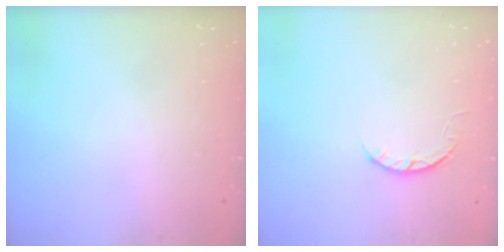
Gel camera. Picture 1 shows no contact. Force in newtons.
{"total": 4.5, "press": 4.5, "slide": 0.7}